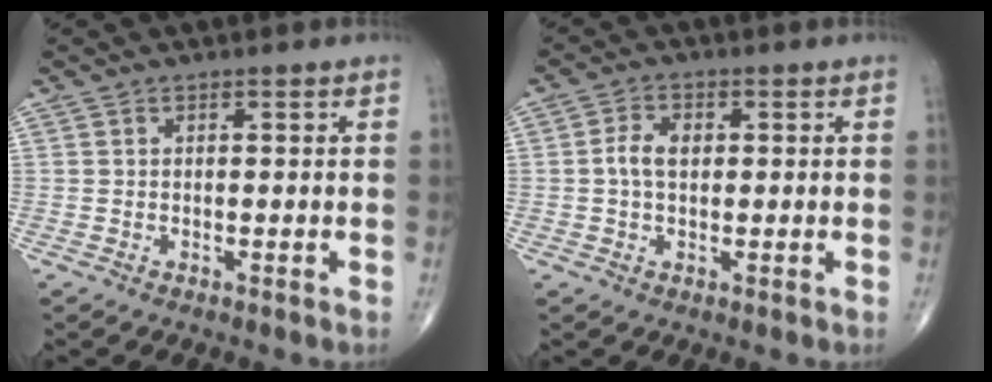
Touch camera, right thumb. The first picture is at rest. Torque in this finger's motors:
{"motor_torque": [0.05, 0.05, 0.14, 0.02, 0.04]}